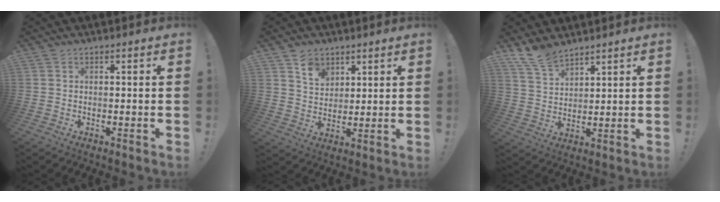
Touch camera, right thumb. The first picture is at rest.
{"total": 7.7, "force": [5.0, 5.3, 2.4], "torque": [-0.029, -0.034, 0.094]}
{"total": 8.3, "force": [7.2, 2.9, 2.8], "torque": [-0.056, -0.046, 0.139]}